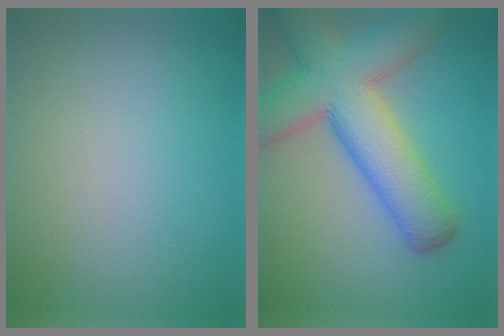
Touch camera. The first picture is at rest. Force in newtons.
{"total": 10.5, "press": 10.5, "slide": 0.4}